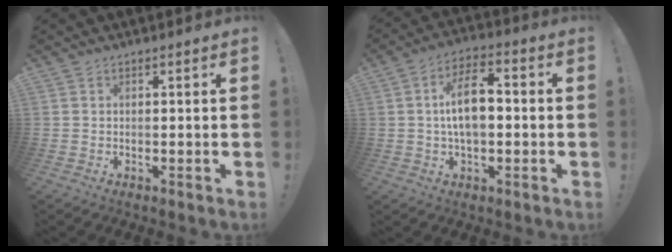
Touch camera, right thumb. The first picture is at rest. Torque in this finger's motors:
{"motor_torque": [0.07, 0.57, 0.09, 0.04, 0.11]}